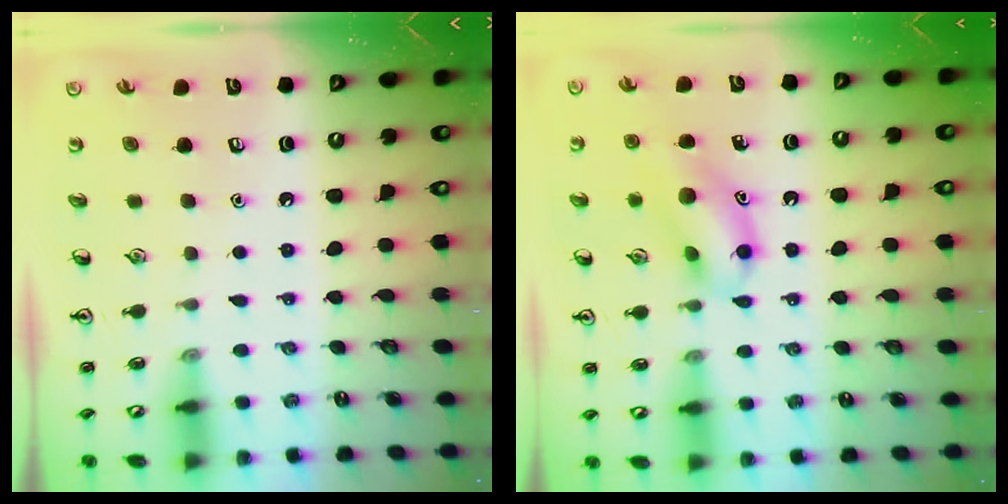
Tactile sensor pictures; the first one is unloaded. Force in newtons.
{"total": 12.8, "press": 12.8, "slide": 1.1}